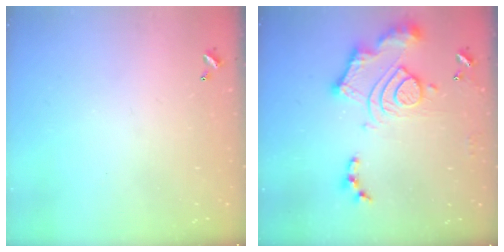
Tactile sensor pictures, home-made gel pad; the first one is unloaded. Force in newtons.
{"total": 16.7, "press": 16.6, "slide": 1.5}